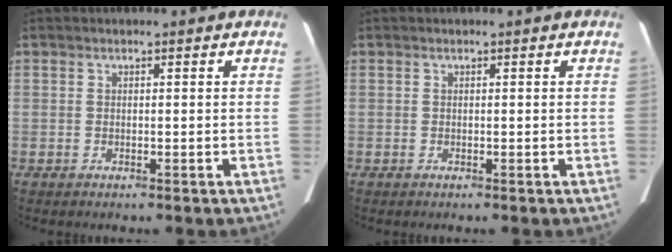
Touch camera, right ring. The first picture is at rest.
{"total": 0.0}